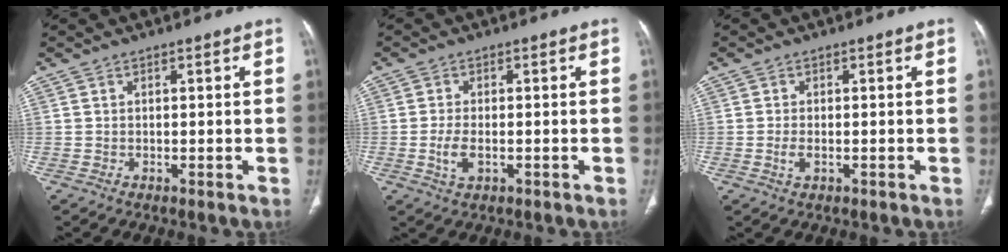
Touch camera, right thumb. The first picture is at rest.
{"total": 4.0, "force": [-1.0, 2.1, 3.3], "torque": [-0.071, 0.000, -0.017]}
{"total": 2.2, "force": [-0.6, 1.1, 1.8], "torque": [-0.043, 0.000, -0.011]}